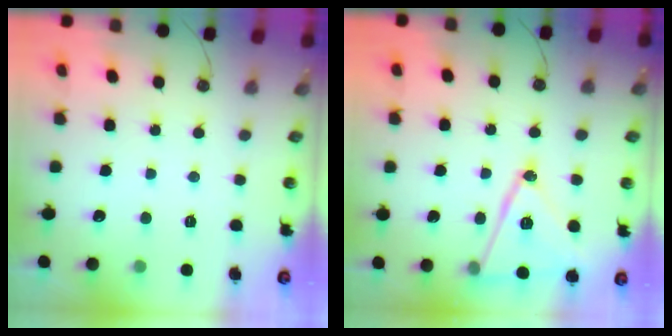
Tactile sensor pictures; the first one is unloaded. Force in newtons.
{"total": 16.9, "press": 16.5, "slide": 3.5}